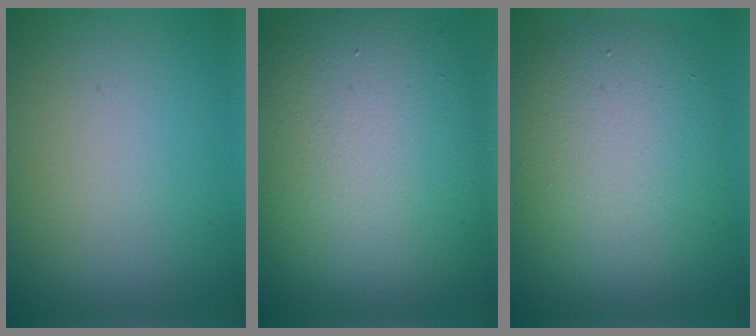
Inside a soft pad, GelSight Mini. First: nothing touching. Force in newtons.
{"total": 14.1, "press": 14.1, "slide": 0.6}
{"total": 9.1, "press": 9.1, "slide": 0.6}